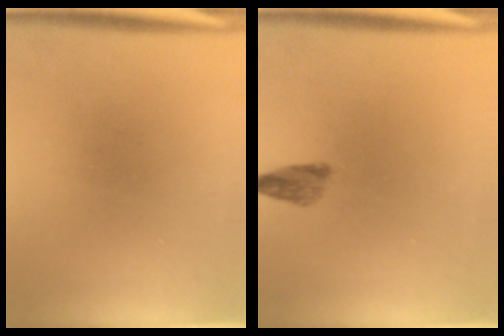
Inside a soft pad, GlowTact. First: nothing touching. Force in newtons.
{"total": 2.1}